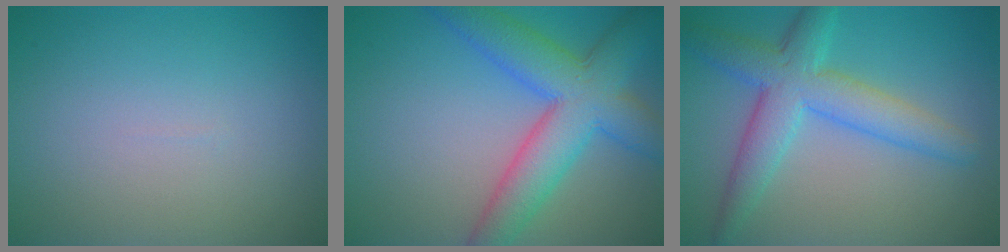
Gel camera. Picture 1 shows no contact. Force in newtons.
{"total": 8.0, "press": 8.0, "slide": 0.4}
{"total": 5.8, "press": 5.8, "slide": 0.1}